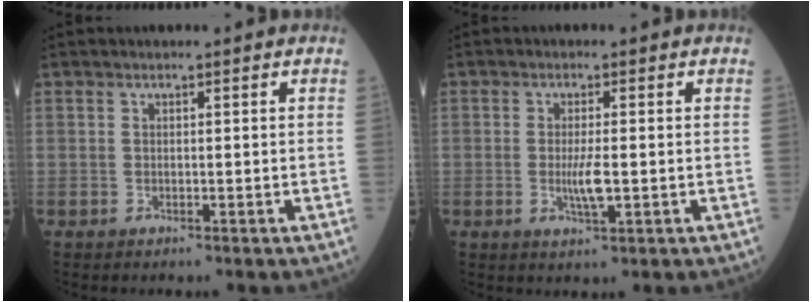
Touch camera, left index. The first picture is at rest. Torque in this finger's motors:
{"motor_torque": [0.54, -0.18, 0.07, 0.07]}